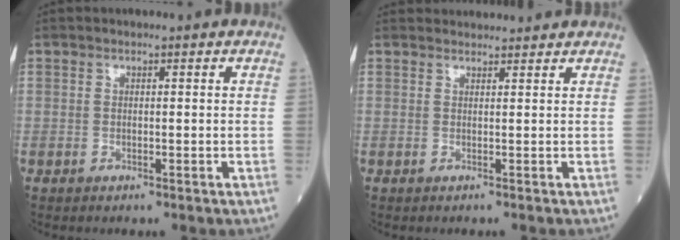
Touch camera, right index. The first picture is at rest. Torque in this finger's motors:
{"motor_torque": [0.09, 0.04, -0.20, -0.05]}